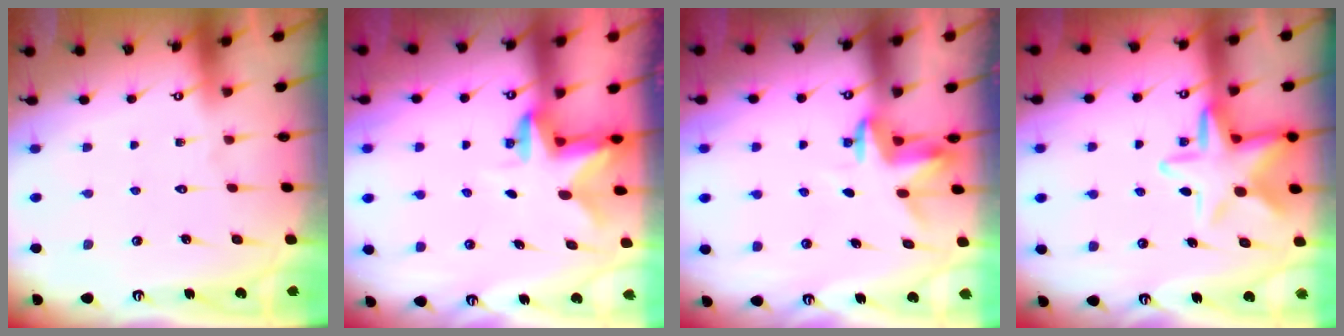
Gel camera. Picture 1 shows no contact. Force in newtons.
{"total": 2.4, "press": 2.3, "slide": 0.4}
{"total": 3.3, "press": 3.3, "slide": 0.2}
{"total": 11.9, "press": 11.7, "slide": 2.2}